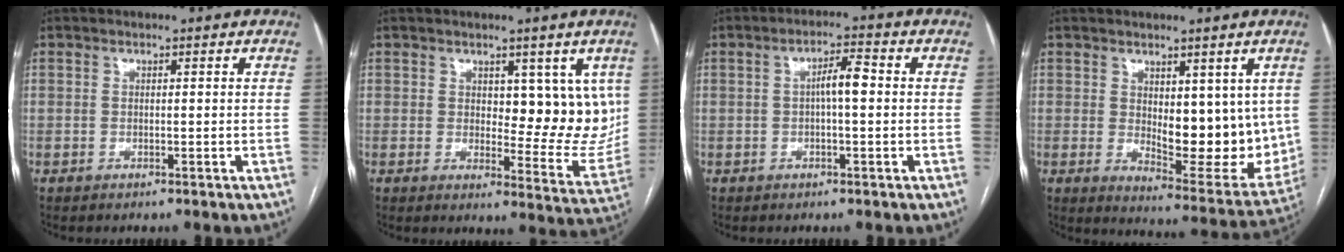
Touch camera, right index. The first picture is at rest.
{"total": 9.3, "force": [3.0, 4.5, 7.6], "torque": [-0.074, -0.008, 0.045]}
{"total": 4.0, "force": [0.1, 0.7, 3.9], "torque": [-0.066, 0.012, 0.000]}
{"total": 12.6, "force": [1.7, 5.4, 11.2], "torque": [-0.138, -0.021, 0.042]}